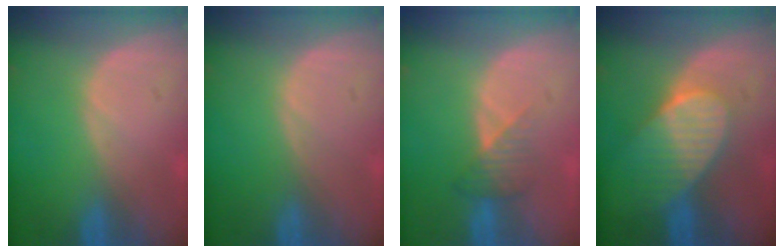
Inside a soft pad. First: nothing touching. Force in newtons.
{"total": 0.0}
{"total": 3.3, "press": 3.1, "slide": 1.3}
{"total": 7.3, "press": 6.8, "slide": 2.7}